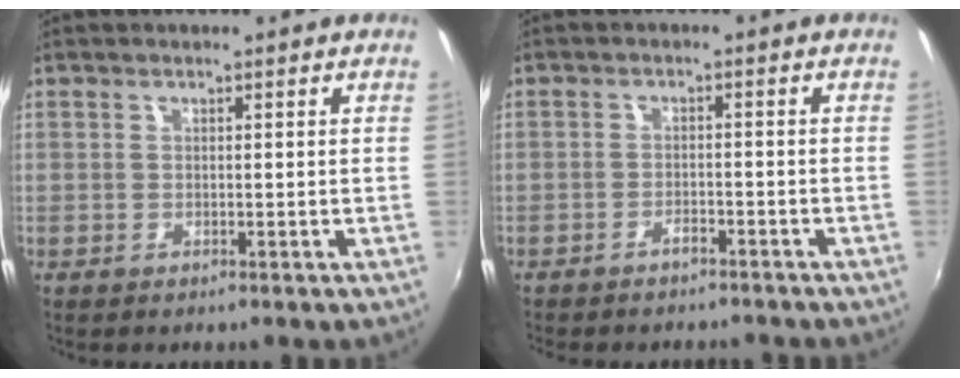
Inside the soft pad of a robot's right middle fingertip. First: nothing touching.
{"total": 3.9, "force": [-3.6, 1.1, 1.2], "torque": [-0.036, -0.006, -0.052]}